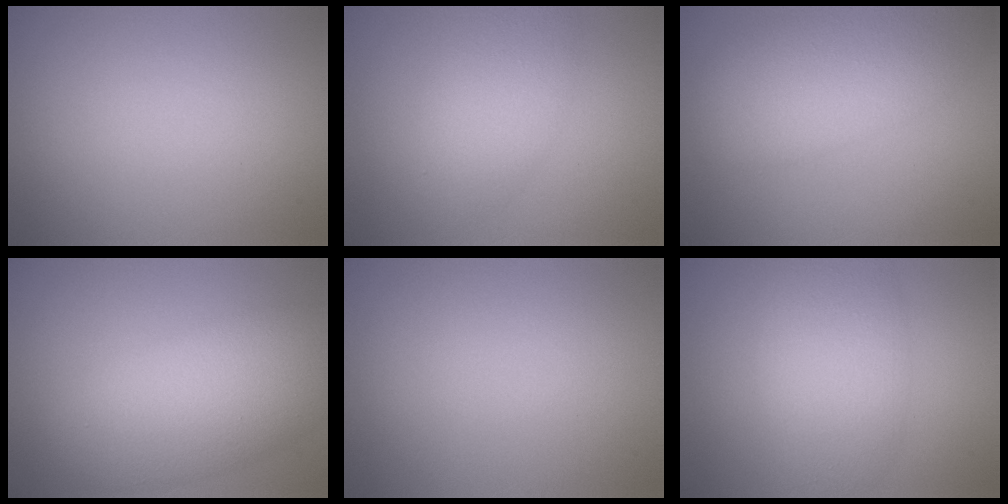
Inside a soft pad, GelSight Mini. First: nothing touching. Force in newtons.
{"total": 4.0, "press": 4.0, "slide": 0.1}
{"total": 7.7, "press": 7.7, "slide": 0.4}
{"total": 7.4, "press": 7.4, "slide": 0.5}
{"total": 0.0}
{"total": 5.8, "press": 5.8, "slide": 0.3}